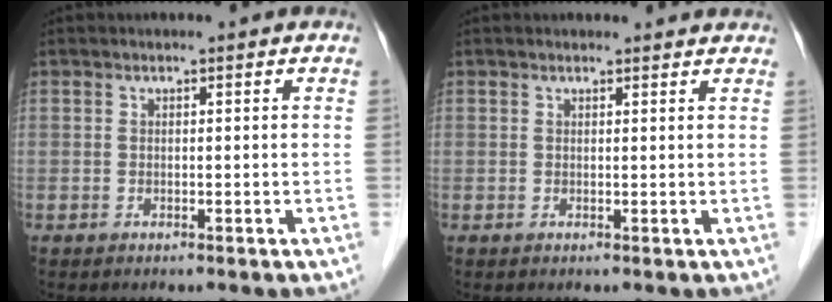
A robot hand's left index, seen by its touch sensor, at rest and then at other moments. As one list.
[{"total": 3.3, "force": [3.2, 0.7, 0.4], "torque": [-0.008, 0.010, 0.028]}]